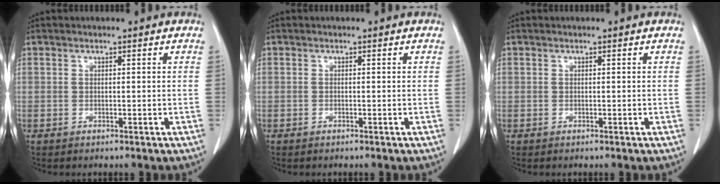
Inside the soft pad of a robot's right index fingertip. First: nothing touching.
{"total": 0.0}
{"total": 0.0}